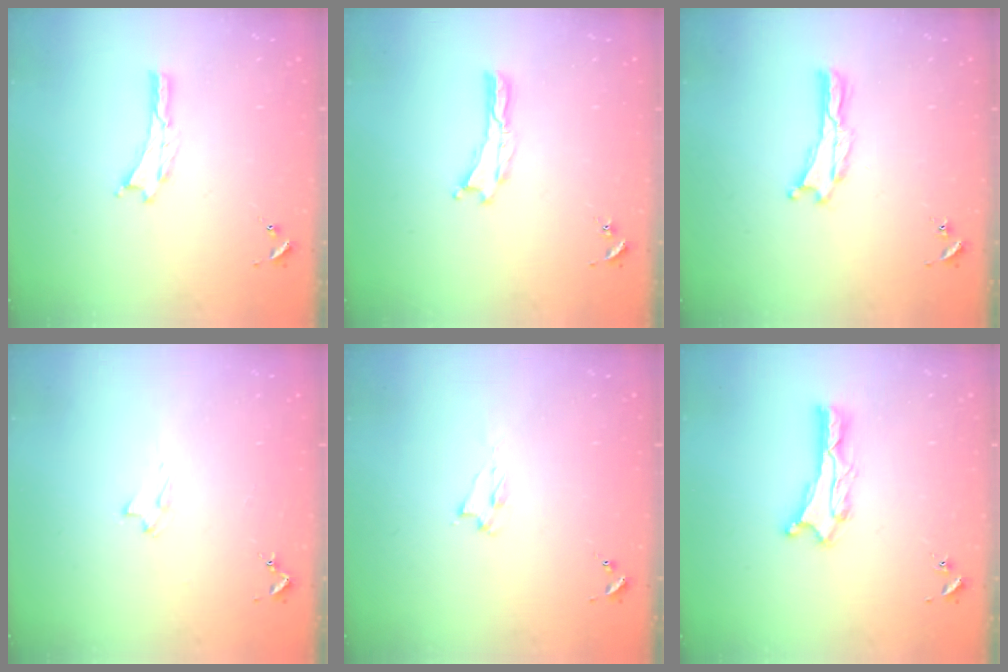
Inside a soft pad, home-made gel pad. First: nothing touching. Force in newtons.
{"total": 0.0}
{"total": 0.0}
{"total": 2.1, "press": 2.1, "slide": 0.3}
{"total": 1.4, "press": 1.3, "slide": 0.3}
{"total": 1.2, "press": 1.1, "slide": 0.1}